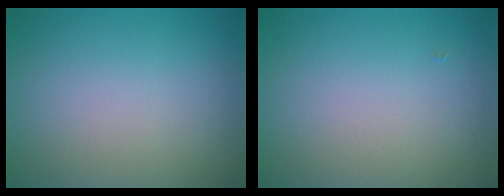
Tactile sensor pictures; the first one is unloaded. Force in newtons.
{"total": 0.0}